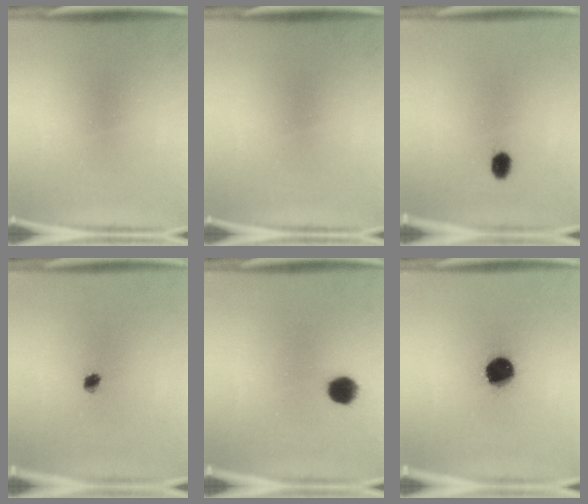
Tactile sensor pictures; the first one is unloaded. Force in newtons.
{"total": 0.0}
{"total": 2.7}
{"total": 2.1}
{"total": 5.1}
{"total": 11.7}